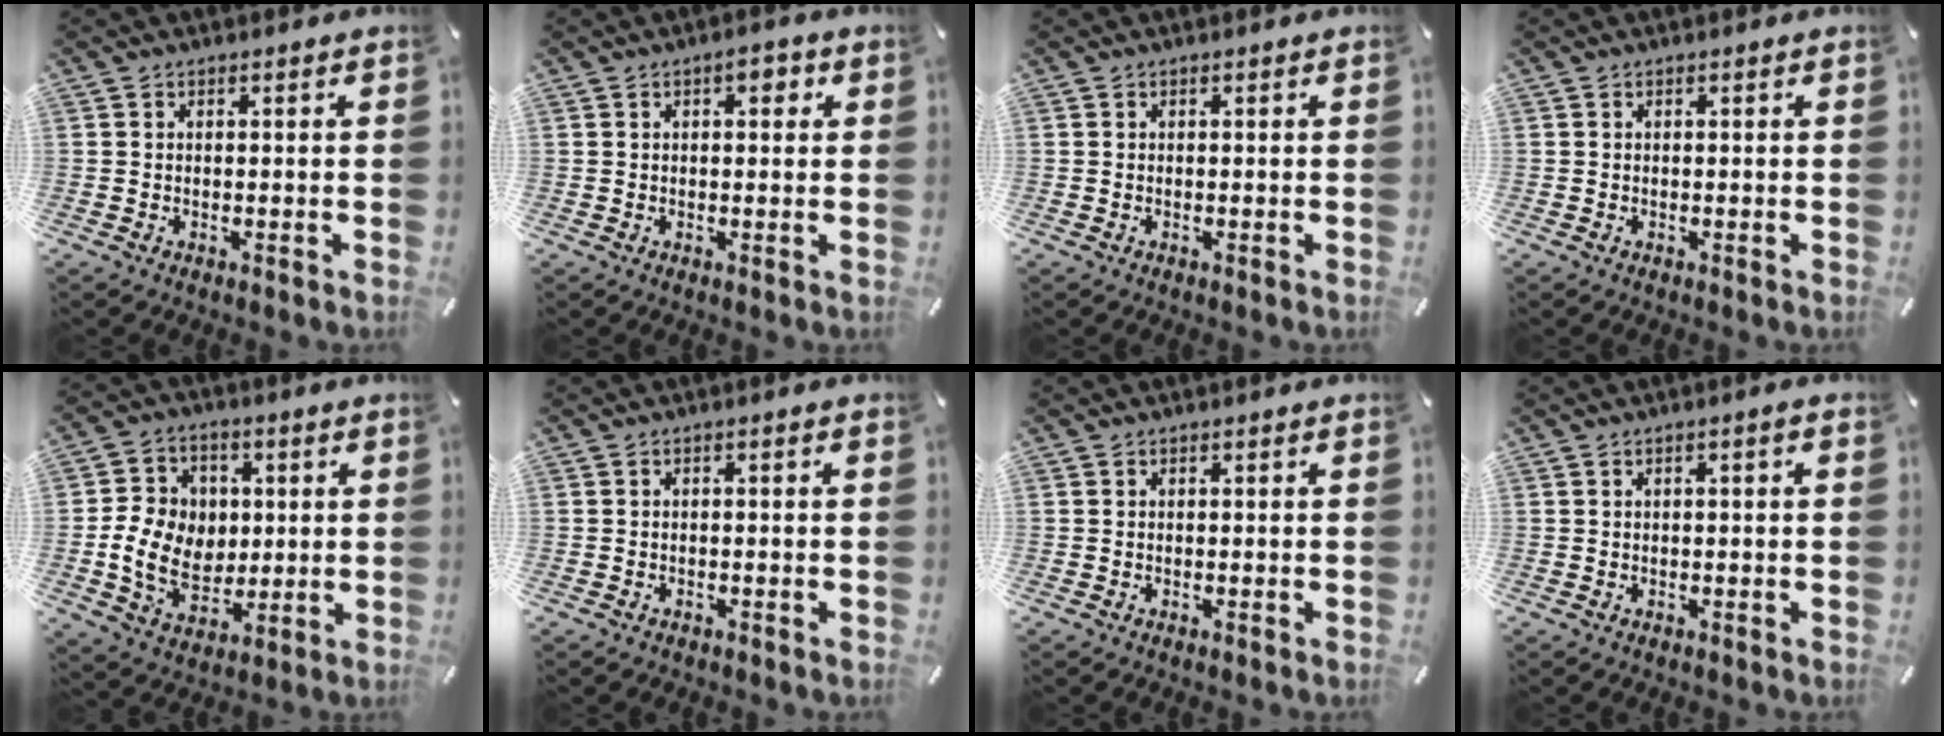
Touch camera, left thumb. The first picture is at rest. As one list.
[{"total": 3.6, "force": [1.2, 1.9, 2.8], "torque": [-0.035, 0.000, 0.012]}, {"total": 0.0}, {"total": 0.0}, {"total": 12.5, "force": [-0.3, 10.5, 6.9], "torque": [-0.145, 0.013, -0.002]}, {"total": 0.8, "force": [-0.6, 0.3, 0.4], "torque": [-0.009, 0.000, -0.013]}, {"total": 0.0}, {"total": 1.6, "force": [0.0, 0.2, 1.5], "torque": [-0.025, 0.001, -0.001]}]